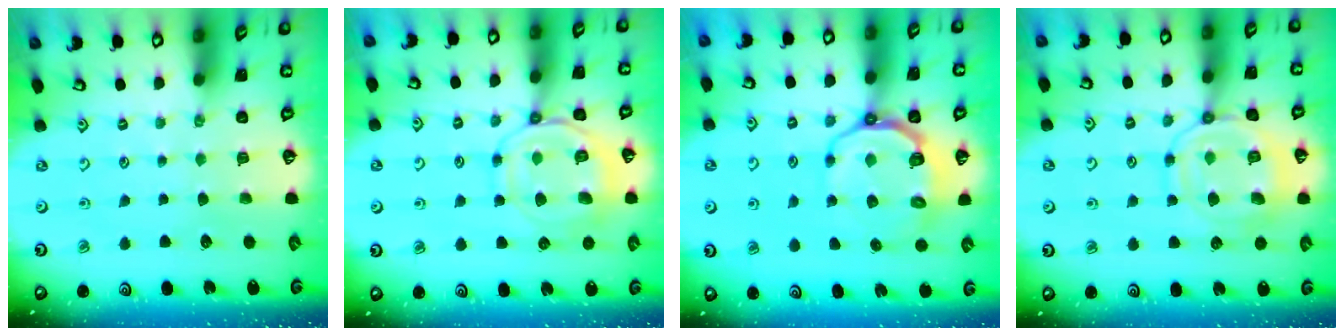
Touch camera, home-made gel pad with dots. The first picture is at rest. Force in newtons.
{"total": 11.3, "press": 11.3, "slide": 1.2}
{"total": 9.6, "press": 9.1, "slide": 3.1}
{"total": 14.4, "press": 14.4, "slide": 1.4}